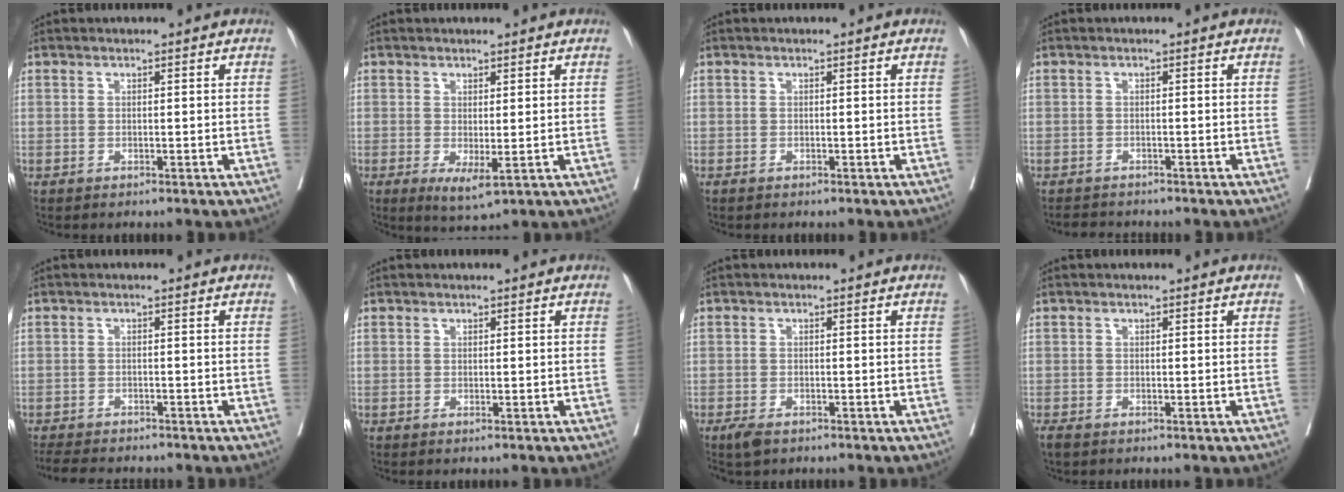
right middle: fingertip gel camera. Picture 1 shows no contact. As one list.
[{"total": 3.5, "force": [-0.6, 1.0, 3.3], "torque": [-0.053, -0.012, 0.000]}, {"total": 0.0}, {"total": 2.7, "force": [-2.5, 0.8, 0.3], "torque": [-0.007, -0.009, -0.041]}, {"total": 7.7, "force": [-6.9, 1.8, 3.0], "torque": [-0.046, -0.010, -0.103]}, {"total": 0.0}, {"total": 2.3, "force": [-1.6, 1.0, 1.4], "torque": [-0.031, -0.004, -0.024]}, {"total": 1.2, "force": [-0.9, 0.4, 0.7], "torque": [-0.021, -0.007, -0.017]}]